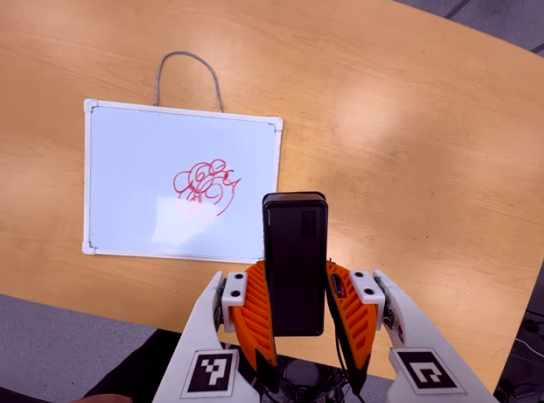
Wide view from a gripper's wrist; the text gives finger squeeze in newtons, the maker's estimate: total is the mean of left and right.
{"total": 4.7, "left": 3.5, "right": 5.8}